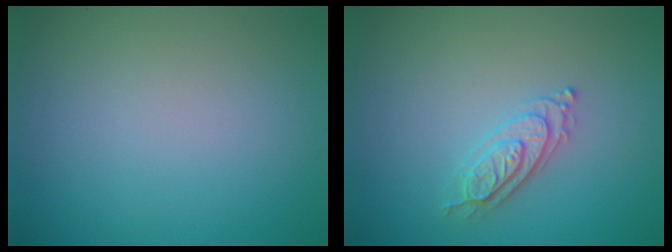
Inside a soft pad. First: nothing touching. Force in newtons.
{"total": 2.2, "press": 2.2, "slide": 0.4}